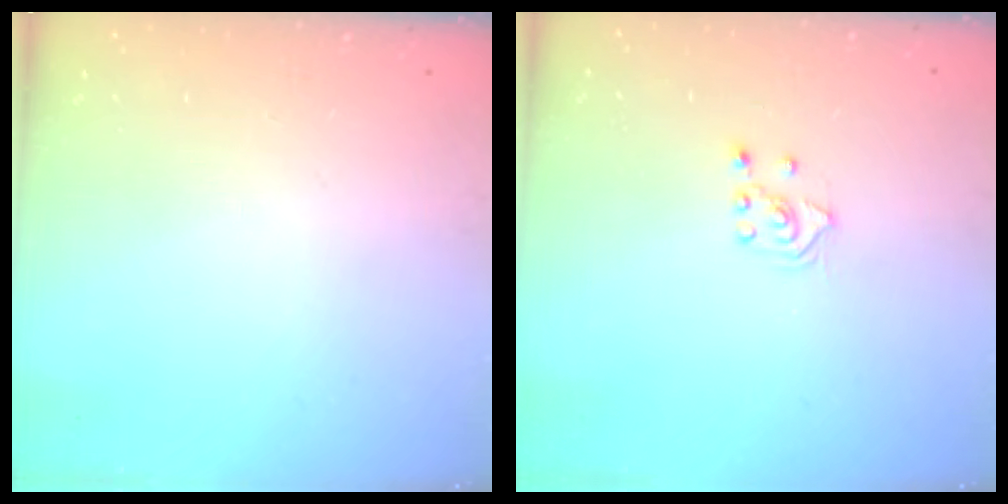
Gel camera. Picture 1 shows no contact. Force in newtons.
{"total": 3.3, "press": 3.2, "slide": 0.8}